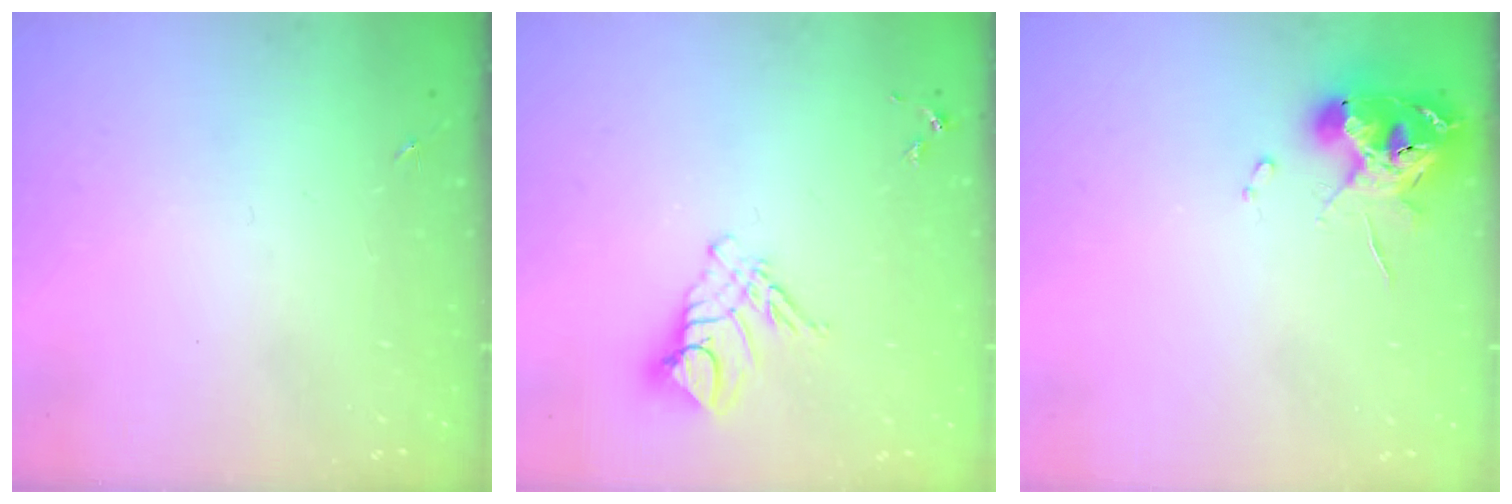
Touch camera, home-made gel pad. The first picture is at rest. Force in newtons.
{"total": 10.4, "press": 10.3, "slide": 0.7}
{"total": 10.3, "press": 10.3, "slide": 1.3}